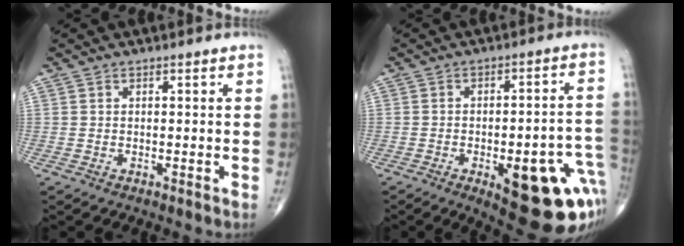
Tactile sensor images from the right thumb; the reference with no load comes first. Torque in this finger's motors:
{"motor_torque": [2.08, 1.76, 0.76, -0.88, 0.26]}